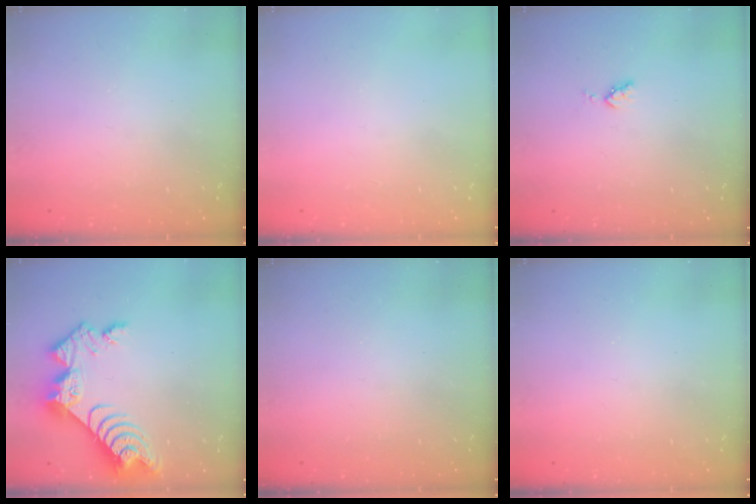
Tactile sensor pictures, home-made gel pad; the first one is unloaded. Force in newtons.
{"total": 0.0}
{"total": 3.6, "press": 3.5, "slide": 0.4}
{"total": 12.5, "press": 12.5, "slide": 1.2}
{"total": 0.0}
{"total": 0.0}